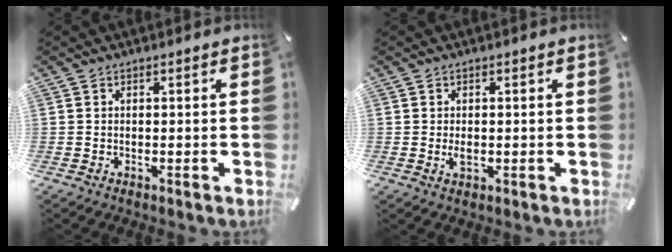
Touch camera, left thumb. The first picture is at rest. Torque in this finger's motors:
{"motor_torque": [0.48, 0.82, 0.03, 0.08, -0.01]}